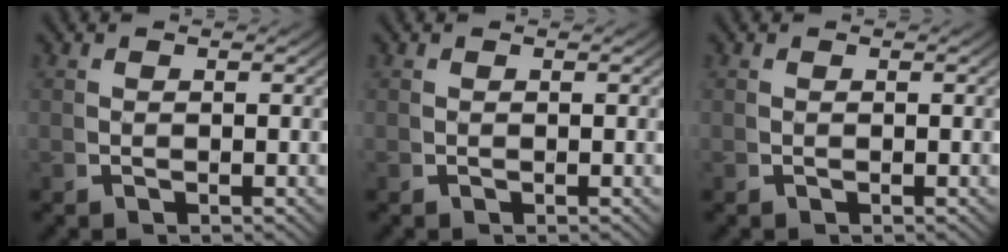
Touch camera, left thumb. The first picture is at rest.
{"total": 0.0}
{"total": 0.0}